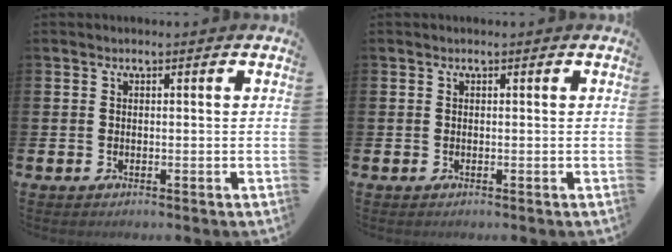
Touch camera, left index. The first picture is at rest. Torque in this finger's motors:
{"motor_torque": [0.05, 0.07, 0.00, -0.01]}